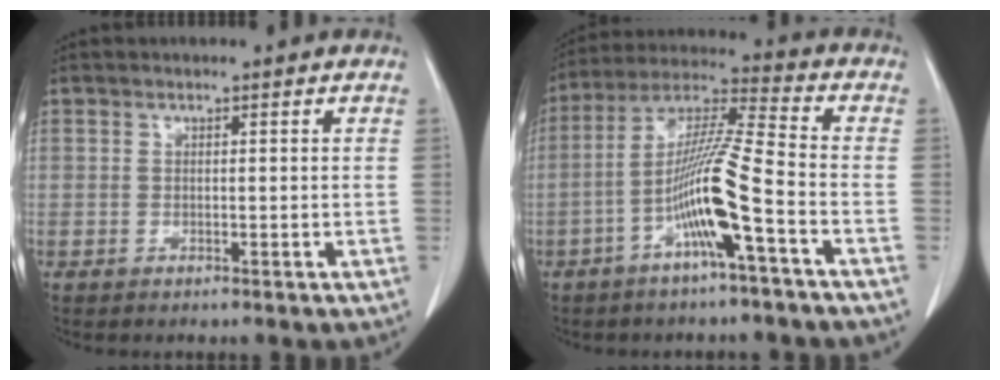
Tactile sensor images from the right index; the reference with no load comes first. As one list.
[{"total": 12.0, "force": [-4.5, -0.4, 11.2], "torque": [-0.221, 0.010, -0.089]}]